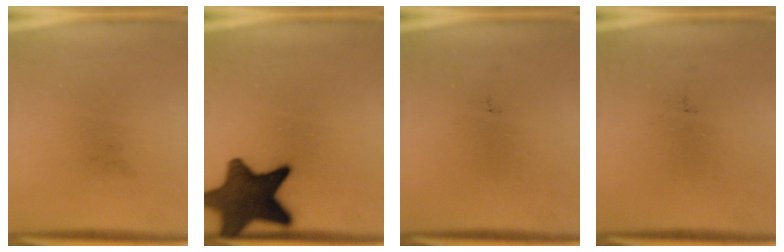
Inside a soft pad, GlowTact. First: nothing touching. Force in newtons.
{"total": 14.3}
{"total": 0.0}
{"total": 0.0}